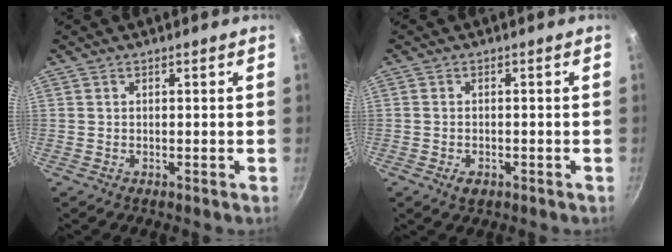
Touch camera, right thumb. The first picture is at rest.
{"total": 2.2, "force": [-1.1, 1.4, 1.3], "torque": [-0.024, 0.005, -0.017]}